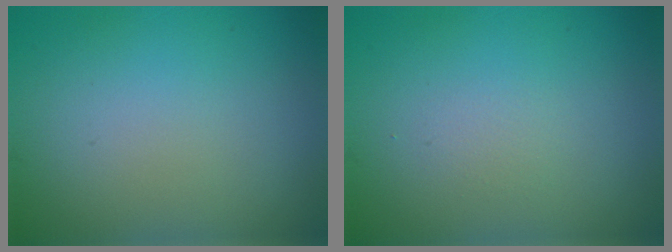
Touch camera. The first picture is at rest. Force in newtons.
{"total": 0.8, "press": 0.8, "slide": 0.1}